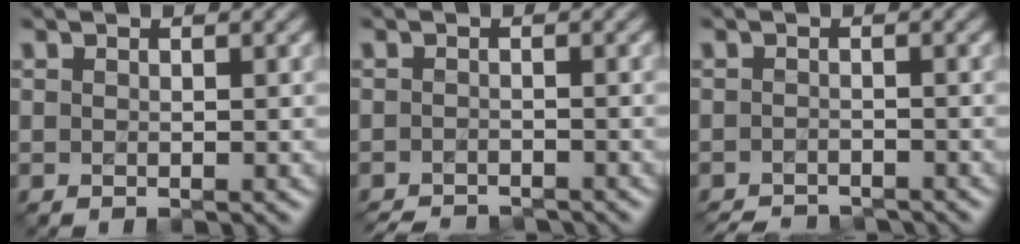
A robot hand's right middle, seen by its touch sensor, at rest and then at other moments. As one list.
[{"total": 3.8, "force": [-3.7, 0.4, 0.7], "torque": [-0.011, -0.010, -0.058]}, {"total": 3.9, "force": [-3.8, 0.6, 0.6], "torque": [-0.010, -0.006, -0.059]}]